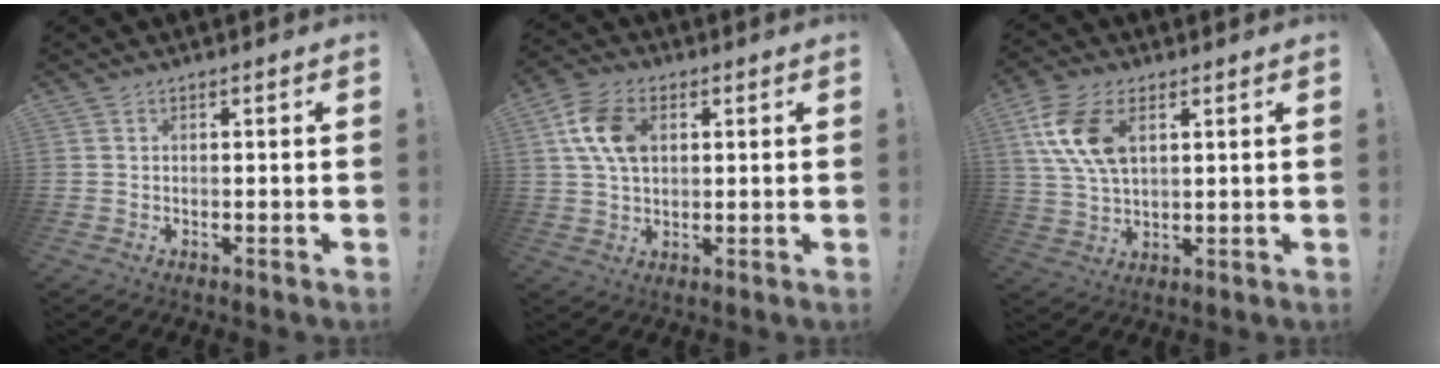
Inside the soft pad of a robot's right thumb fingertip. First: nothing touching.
{"total": 11.6, "force": [3.1, 7.7, 8.1], "torque": [-0.153, 0.009, 0.062]}
{"total": 12.7, "force": [4.8, 7.2, 9.4], "torque": [-0.192, -0.008, 0.087]}